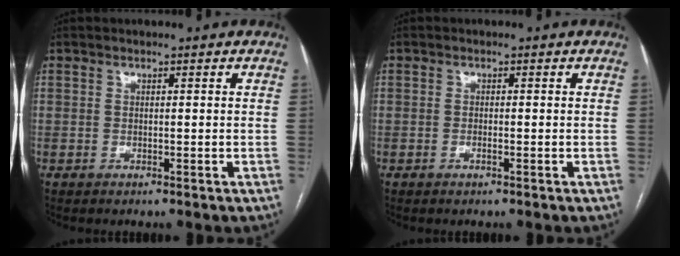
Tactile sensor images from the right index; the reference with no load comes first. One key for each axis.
{"total": 0.7, "fx": -0.3, "fy": 0.1, "fz": 0.7, "tx": -0.016, "ty": -0.001, "tz": -0.004}